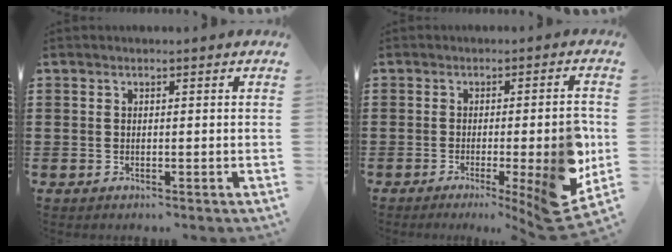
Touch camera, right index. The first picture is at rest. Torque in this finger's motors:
{"motor_torque": [1.27, -0.60, 0.53, 0.11]}